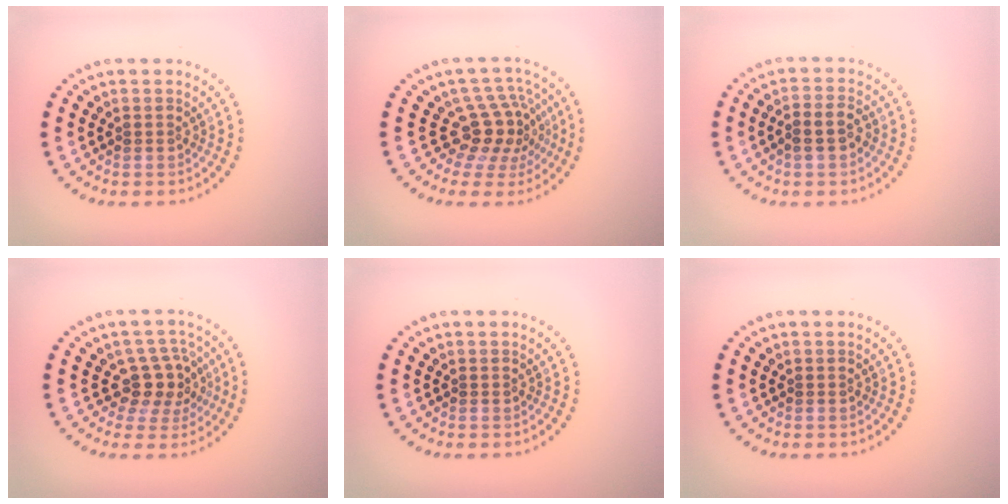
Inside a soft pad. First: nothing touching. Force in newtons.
{"total": 4.2, "press": 3.0, "slide": 3.0}
{"total": 2.4, "press": 2.2, "slide": 0.8}
{"total": 3.6, "press": 3.0, "slide": 1.9}
{"total": 0.0}
{"total": 0.0}